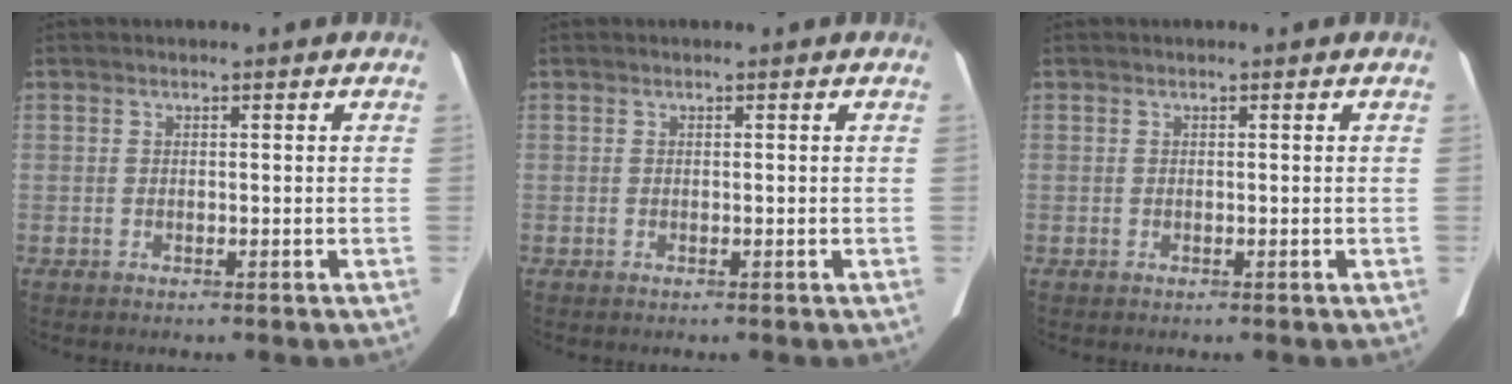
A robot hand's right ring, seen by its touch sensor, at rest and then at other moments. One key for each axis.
{"total": 0.0}
{"total": 0.0}